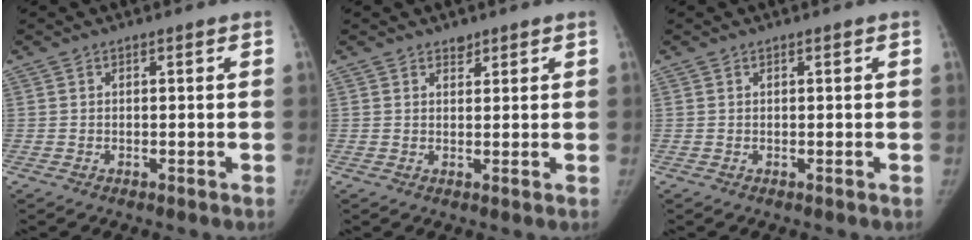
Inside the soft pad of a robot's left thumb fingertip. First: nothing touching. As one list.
[{"total": 1.8, "force": [1.4, 1.0, 0.4], "torque": [0.005, -0.011, 0.021]}, {"total": 0.0}]